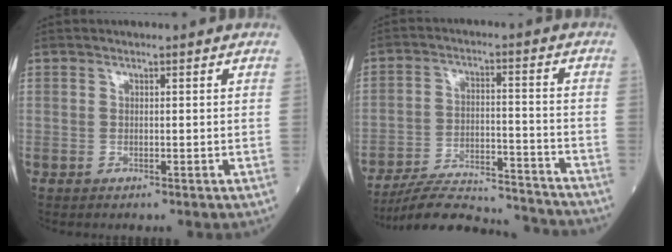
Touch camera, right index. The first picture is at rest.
{"total": 18.2, "force": [-17.5, 1.6, 4.5], "torque": [-0.092, 0.006, -0.263]}